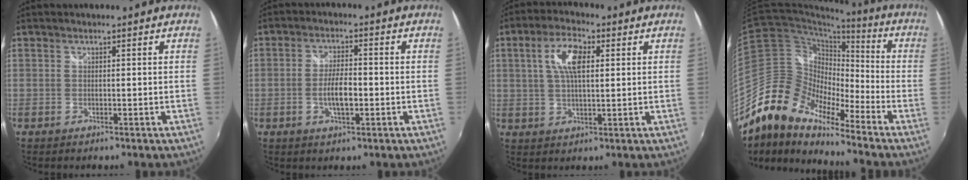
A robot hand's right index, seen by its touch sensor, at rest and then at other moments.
{"total": 5.4, "force": [-1.4, 1.8, 4.9], "torque": [-0.097, -0.001, -0.023]}
{"total": 8.0, "force": [2.1, 3.3, 6.9], "torque": [-0.130, 0.014, 0.038]}
{"total": 15.1, "force": [-11.4, 6.4, 7.6], "torque": [-0.130, 0.000, -0.237]}